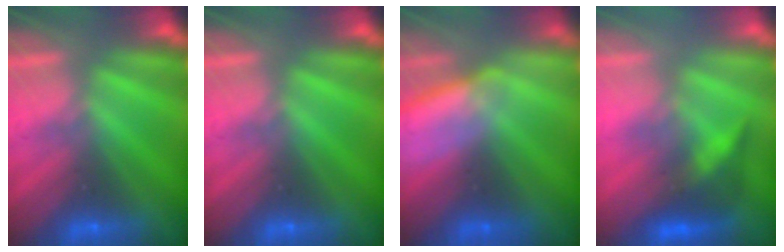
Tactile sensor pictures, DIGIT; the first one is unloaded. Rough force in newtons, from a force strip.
{"total": 0.0}
{"total": 2.9}
{"total": 2.9}